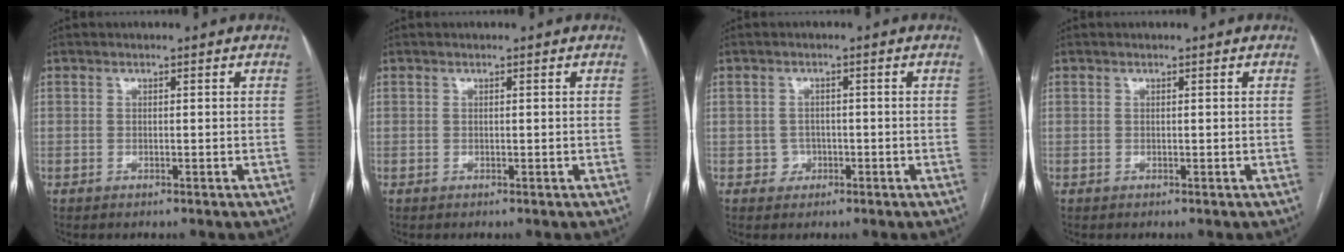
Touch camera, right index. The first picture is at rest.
{"total": 0.0}
{"total": 2.0, "force": [-0.8, 1.8, 0.1], "torque": [0.008, 0.009, -0.013]}
{"total": 0.0}